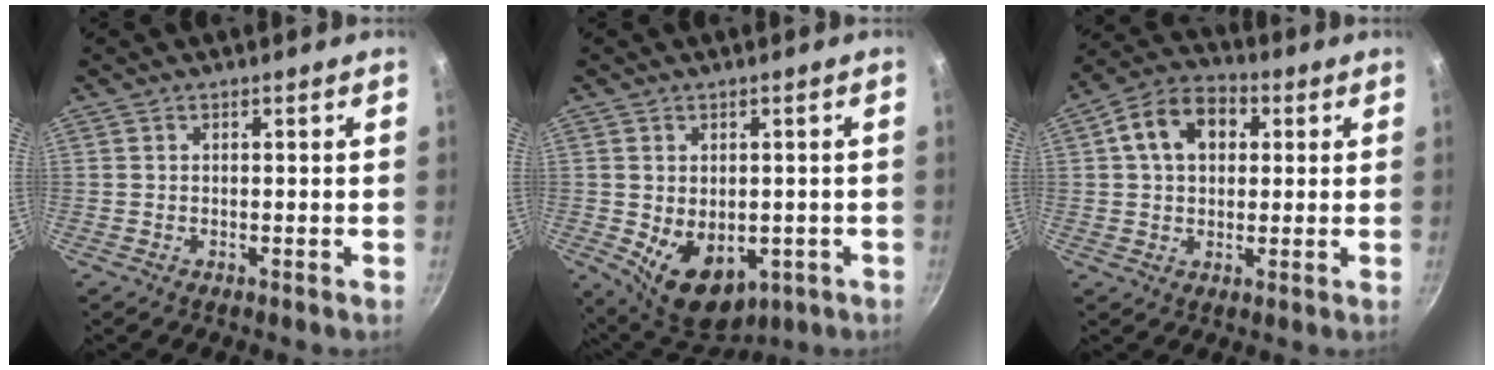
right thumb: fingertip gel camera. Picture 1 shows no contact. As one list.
[{"total": 11.3, "force": [-2.2, 7.7, 7.9], "torque": [-0.094, -0.012, -0.007]}, {"total": 11.3, "force": [2.8, 8.1, 7.3], "torque": [-0.101, 0.018, 0.032]}]